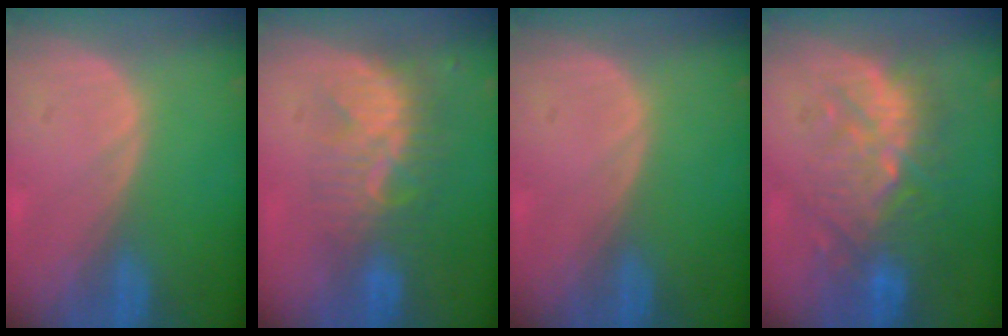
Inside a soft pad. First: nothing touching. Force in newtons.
{"total": 8.5, "press": 7.6, "slide": 3.8}
{"total": 0.0}
{"total": 9.9, "press": 9.5, "slide": 2.5}